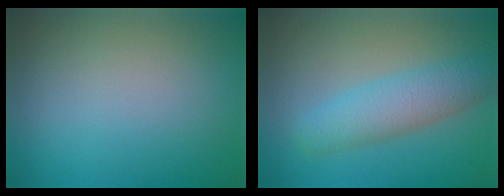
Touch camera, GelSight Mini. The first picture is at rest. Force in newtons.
{"total": 4.3, "press": 4.3, "slide": 0.1}